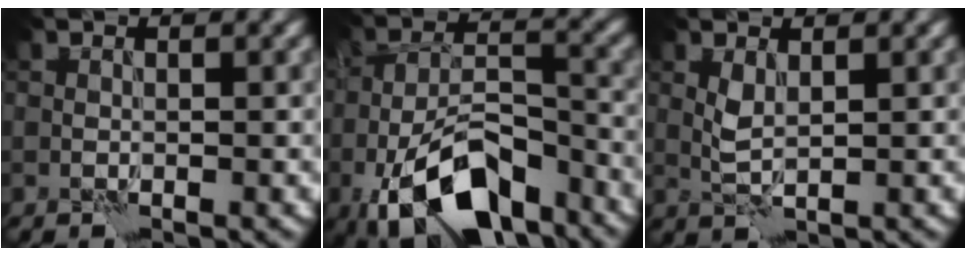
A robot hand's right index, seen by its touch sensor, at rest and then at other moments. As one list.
[{"total": 11.4, "force": [-7.0, 4.6, 7.7], "torque": [-0.141, -0.004, -0.125]}, {"total": 1.5, "force": [0.7, 0.5, 1.2], "torque": [-0.032, 0.000, 0.016]}]